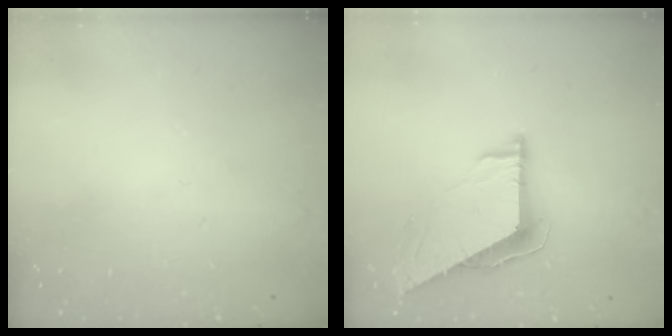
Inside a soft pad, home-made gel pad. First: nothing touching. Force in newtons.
{"total": 8.1, "press": 8.1, "slide": 0.5}